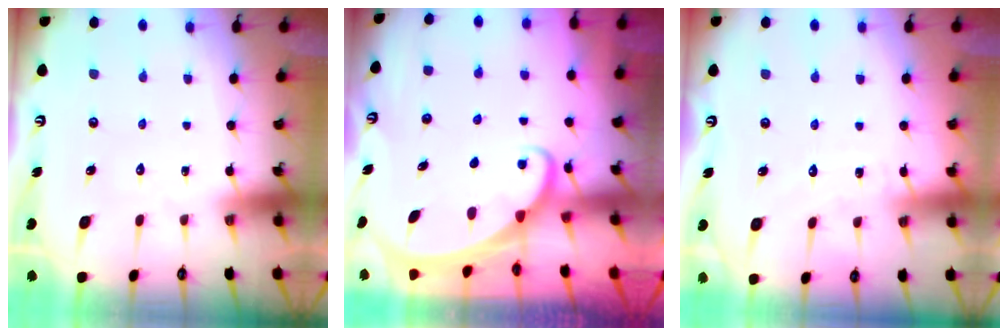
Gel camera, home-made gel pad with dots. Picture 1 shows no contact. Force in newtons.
{"total": 1.9, "press": 1.9, "slide": 0.2}
{"total": 5.2, "press": 5.1, "slide": 0.5}